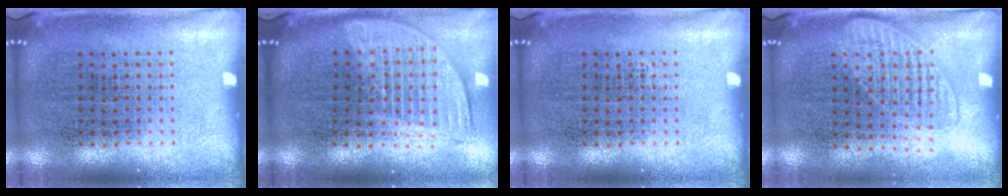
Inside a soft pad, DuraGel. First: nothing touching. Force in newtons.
{"total": 1.8, "press": 1.5, "slide": 0.9}
{"total": 0.0}
{"total": 1.4, "press": 1.3, "slide": 0.6}